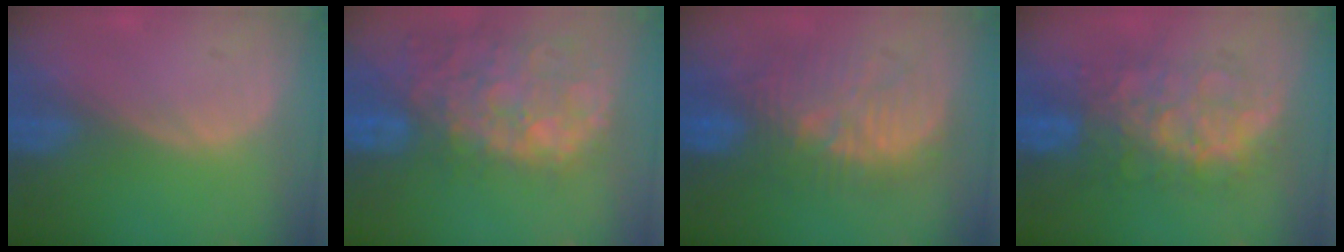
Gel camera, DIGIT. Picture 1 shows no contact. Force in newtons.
{"total": 14.1, "press": 11.6, "slide": 8.1}
{"total": 10.7, "press": 10.6, "slide": 0.9}
{"total": 9.4, "press": 9.3, "slide": 0.6}